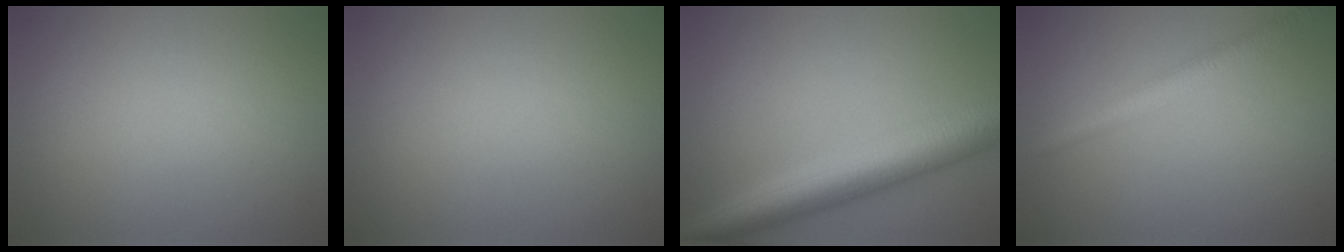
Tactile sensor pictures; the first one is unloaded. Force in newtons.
{"total": 0.0}
{"total": 7.8, "press": 7.8, "slide": 0.1}
{"total": 2.8, "press": 2.8, "slide": 0.1}